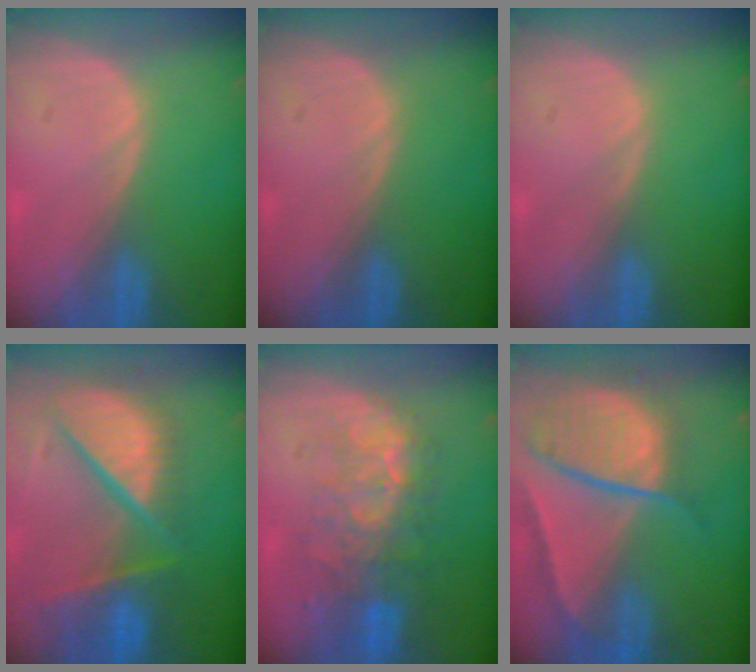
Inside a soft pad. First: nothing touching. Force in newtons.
{"total": 0.0}
{"total": 0.0}
{"total": 12.0, "press": 10.0, "slide": 6.6}
{"total": 10.0, "press": 8.6, "slide": 5.2}
{"total": 10.6, "press": 8.9, "slide": 5.7}